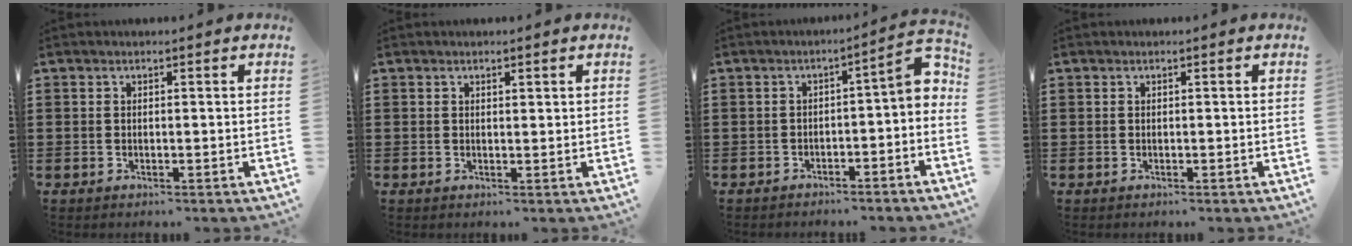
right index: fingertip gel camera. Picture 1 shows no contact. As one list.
[{"total": 0.7, "force": [0.5, 0.4, 0.4], "torque": [-0.007, 0.003, 0.008]}, {"total": 3.6, "force": [-2.0, 0.8, 2.9], "torque": [-0.049, -0.004, -0.047]}, {"total": 0.0}]